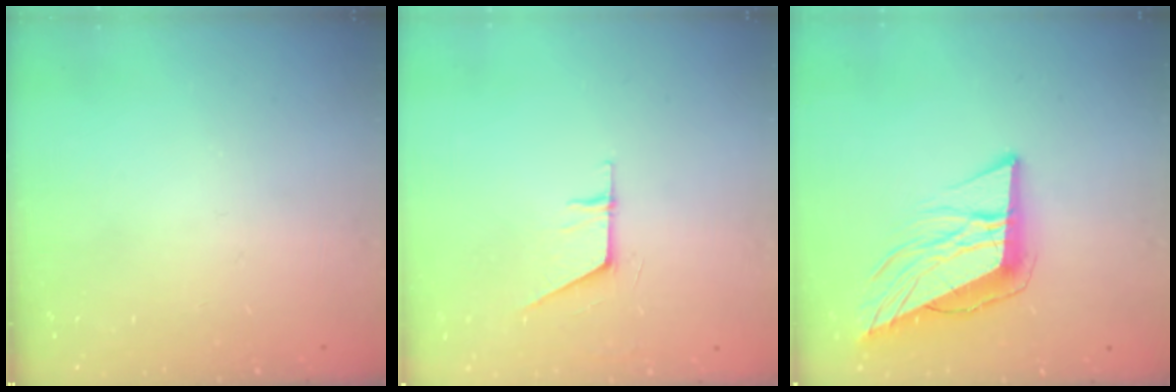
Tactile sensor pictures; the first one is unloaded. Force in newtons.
{"total": 5.8, "press": 5.8, "slide": 0.6}
{"total": 12.0, "press": 11.6, "slide": 3.3}